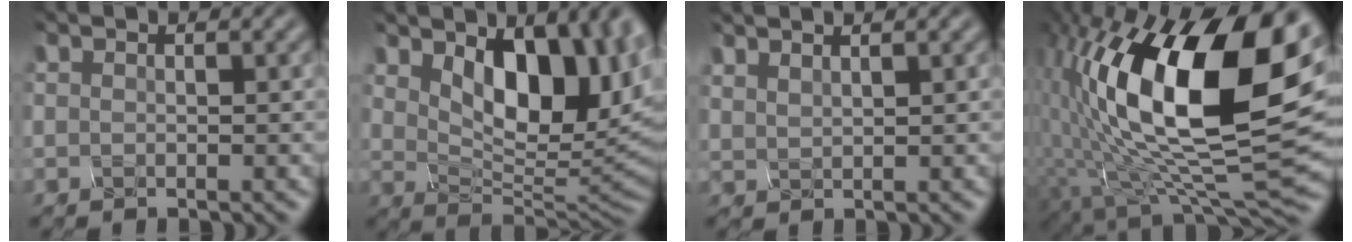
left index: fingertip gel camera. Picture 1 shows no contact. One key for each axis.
{"total": 9.7, "fx": 2.4, "fy": 5.3, "fz": 7.8, "tx": -0.123, "ty": -0.017, "tz": 0.056}
{"total": 1.4, "fx": 1.1, "fy": 0.3, "fz": 0.7, "tx": -0.017, "ty": 0.007, "tz": 0.023}
{"total": 17.5, "fx": 3.0, "fy": 7.6, "fz": 15.5, "tx": -0.284, "ty": 0.005, "tz": 0.058}